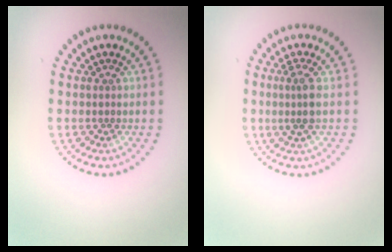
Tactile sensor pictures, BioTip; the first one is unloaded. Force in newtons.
{"total": 2.3, "press": 1.9, "slide": 1.3}